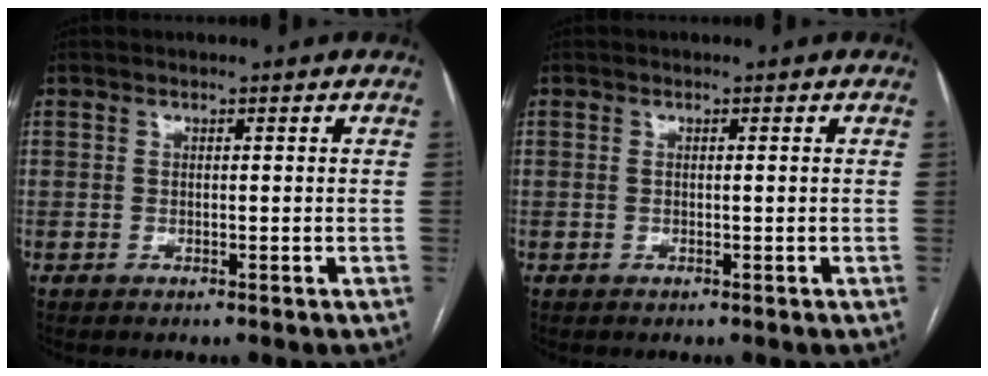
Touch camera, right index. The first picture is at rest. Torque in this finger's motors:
{"motor_torque": [-0.18, 0.02, 0.00, 0.00]}